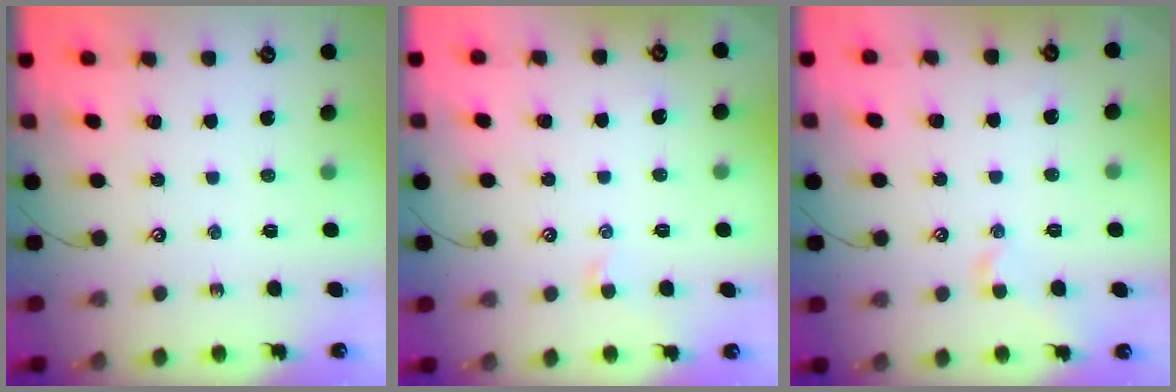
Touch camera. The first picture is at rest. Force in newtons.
{"total": 0.0}
{"total": 2.2, "press": 2.1, "slide": 0.5}